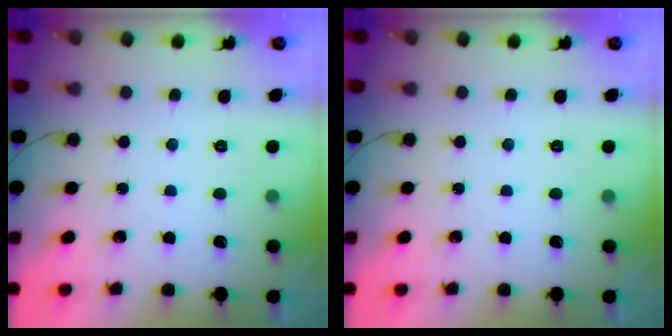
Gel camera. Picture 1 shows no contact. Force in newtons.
{"total": 0.0}